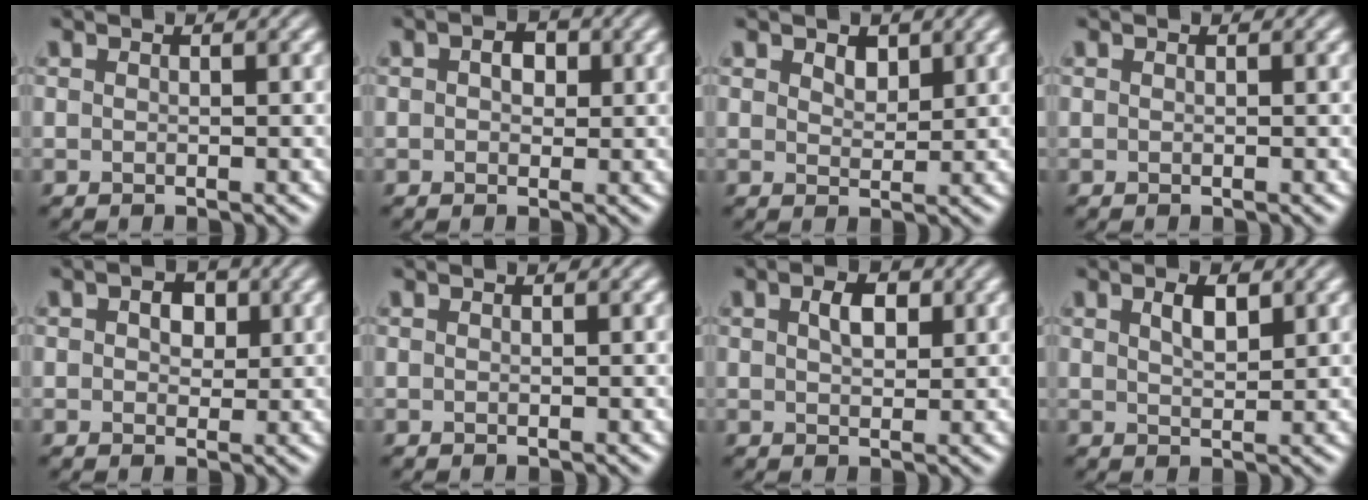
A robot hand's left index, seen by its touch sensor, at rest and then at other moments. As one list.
[{"total": 2.0, "force": [0.4, 1.4, 1.4], "torque": [-0.019, 0.002, 0.002]}, {"total": 1.6, "force": [1.0, 0.9, 0.7], "torque": [-0.016, -0.001, 0.017]}, {"total": 0.0}, {"total": 2.4, "force": [0.7, 1.7, 1.6], "torque": [-0.021, 0.001, 0.007]}, {"total": 0.0}, {"total": 2.4, "force": [0.8, 1.4, 1.8], "torque": [-0.033, 0.002, 0.014]}, {"total": 2.3, "force": [1.2, 0.8, 1.8], "torque": [-0.033, 0.002, 0.022]}]